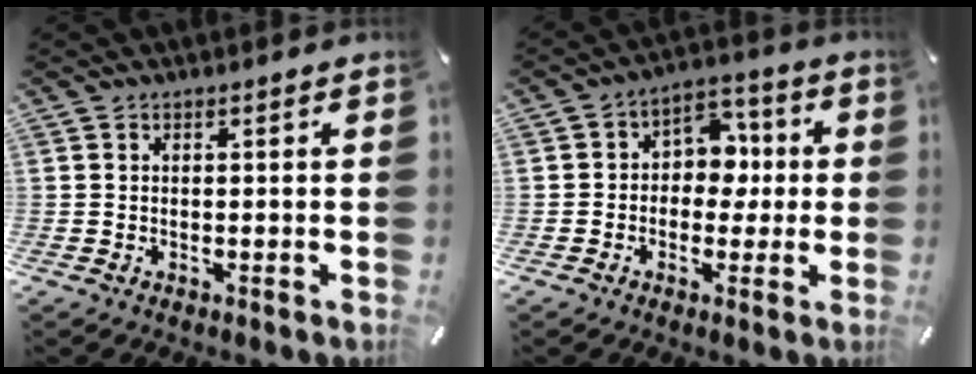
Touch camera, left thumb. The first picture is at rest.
{"total": 7.1, "force": [-0.8, 6.2, 3.4], "torque": [-0.049, 0.012, -0.018]}